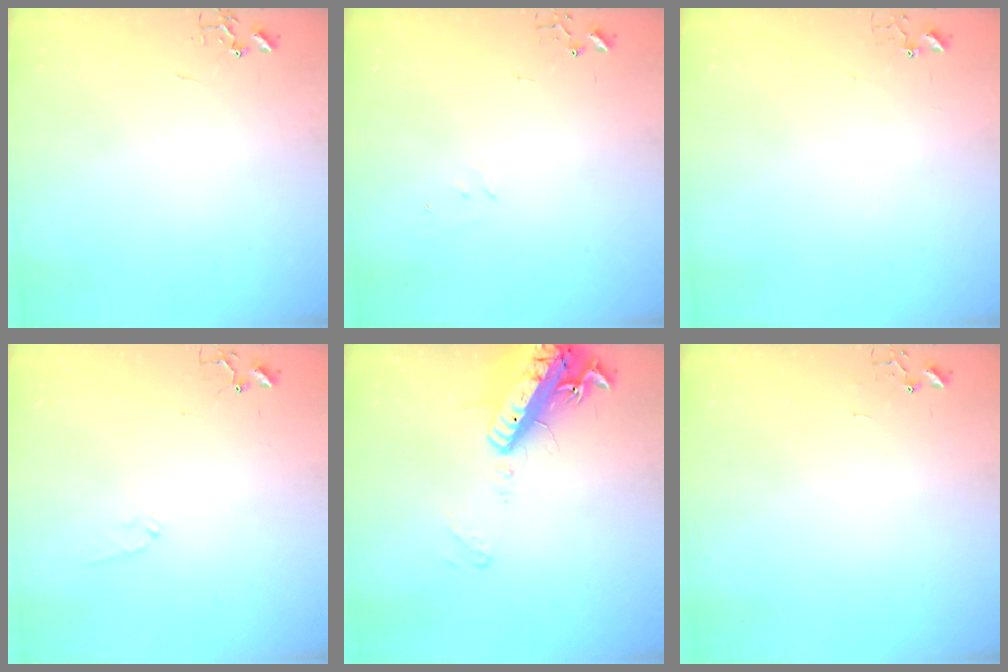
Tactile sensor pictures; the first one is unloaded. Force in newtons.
{"total": 4.9, "press": 4.9, "slide": 0.3}
{"total": 3.9, "press": 3.9, "slide": 0.3}
{"total": 6.8, "press": 6.8, "slide": 0.7}
{"total": 18.9, "press": 18.5, "slide": 3.7}
{"total": 5.0, "press": 5.0, "slide": 0.4}